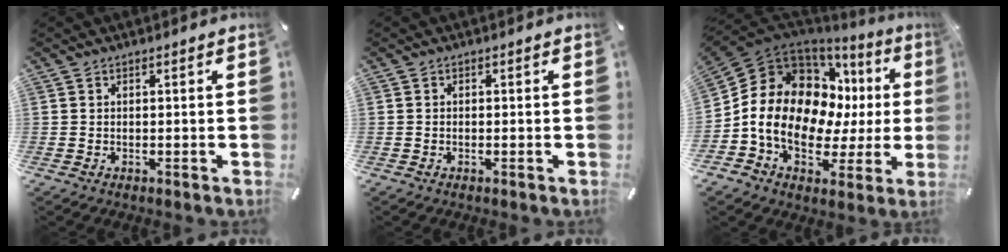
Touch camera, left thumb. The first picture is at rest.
{"total": 0.5, "force": [-0.3, 0.3, 0.3], "torque": [-0.006, 0.000, -0.007]}
{"total": 17.6, "force": [0.8, 14.1, 10.5], "torque": [-0.195, -0.020, 0.021]}